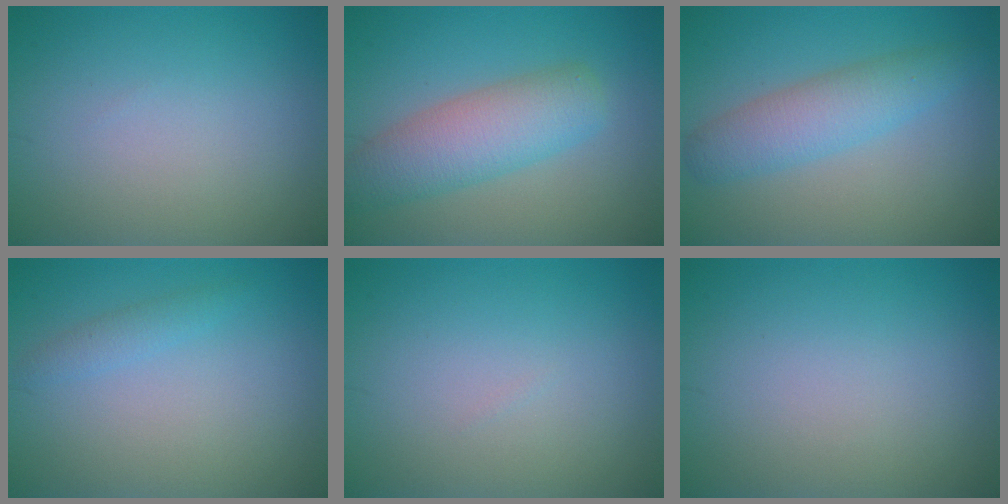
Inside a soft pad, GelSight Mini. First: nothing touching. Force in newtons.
{"total": 5.6, "press": 5.6, "slide": 0.4}
{"total": 4.1, "press": 4.1, "slide": 0.2}
{"total": 1.3, "press": 1.3, "slide": 0.1}
{"total": 0.0}
{"total": 0.0}